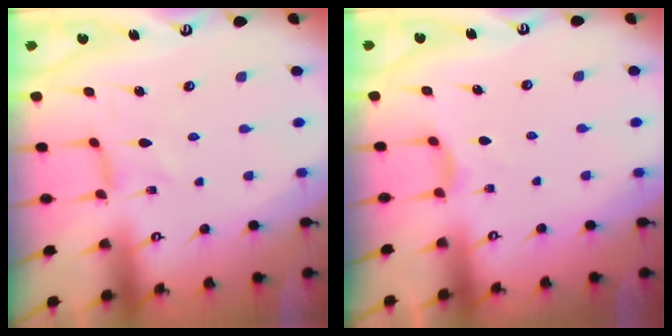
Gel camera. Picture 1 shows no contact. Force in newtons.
{"total": 2.9, "press": 2.9, "slide": 0.5}